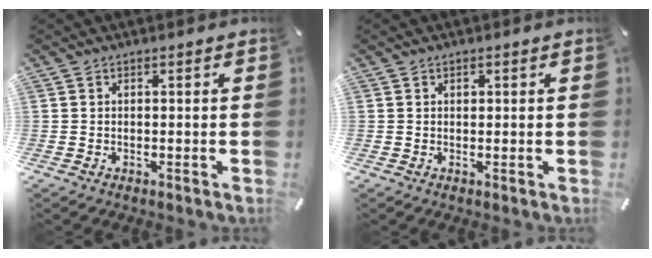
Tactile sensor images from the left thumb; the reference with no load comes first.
{"total": 0.6, "force": [0.3, 0.5, 0.4], "torque": [0.000, -0.004, 0.003]}